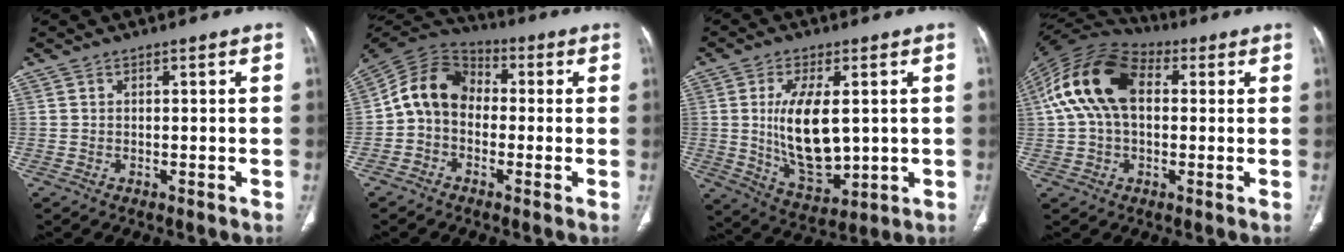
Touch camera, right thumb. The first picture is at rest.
{"total": 10.7, "force": [-0.8, 8.4, 6.7], "torque": [-0.108, 0.038, -0.033]}
{"total": 13.9, "force": [1.1, 6.8, 12.1], "torque": [-0.205, -0.020, 0.038]}
{"total": 16.6, "force": [2.9, 10.4, 12.6], "torque": [-0.240, 0.039, 0.045]}